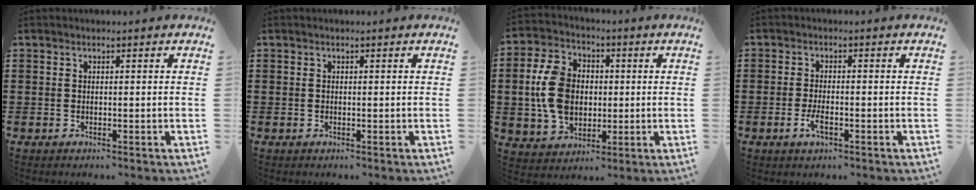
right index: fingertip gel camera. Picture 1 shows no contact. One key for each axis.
{"total": 0.0}
{"total": 10.2, "fx": 0.0, "fy": 7.8, "fz": 6.6, "tx": -0.153, "ty": 0.009, "tz": -0.005}
{"total": 2.7, "fx": -1.3, "fy": 0.8, "fz": 2.2, "tx": -0.045, "ty": -0.002, "tz": -0.025}